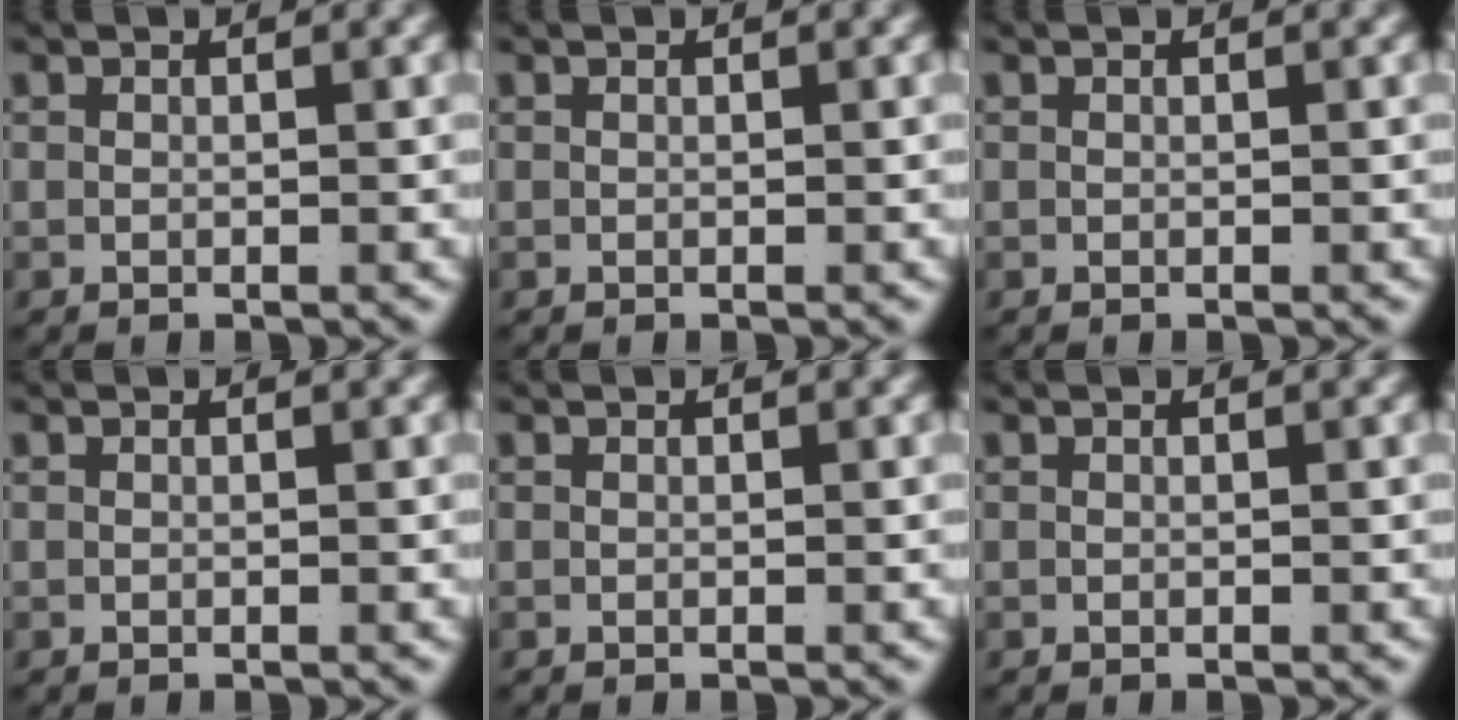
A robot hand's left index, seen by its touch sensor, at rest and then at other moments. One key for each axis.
{"total": 0.0}
{"total": 0.0}
{"total": 0.0}
{"total": 0.0}
{"total": 0.0}